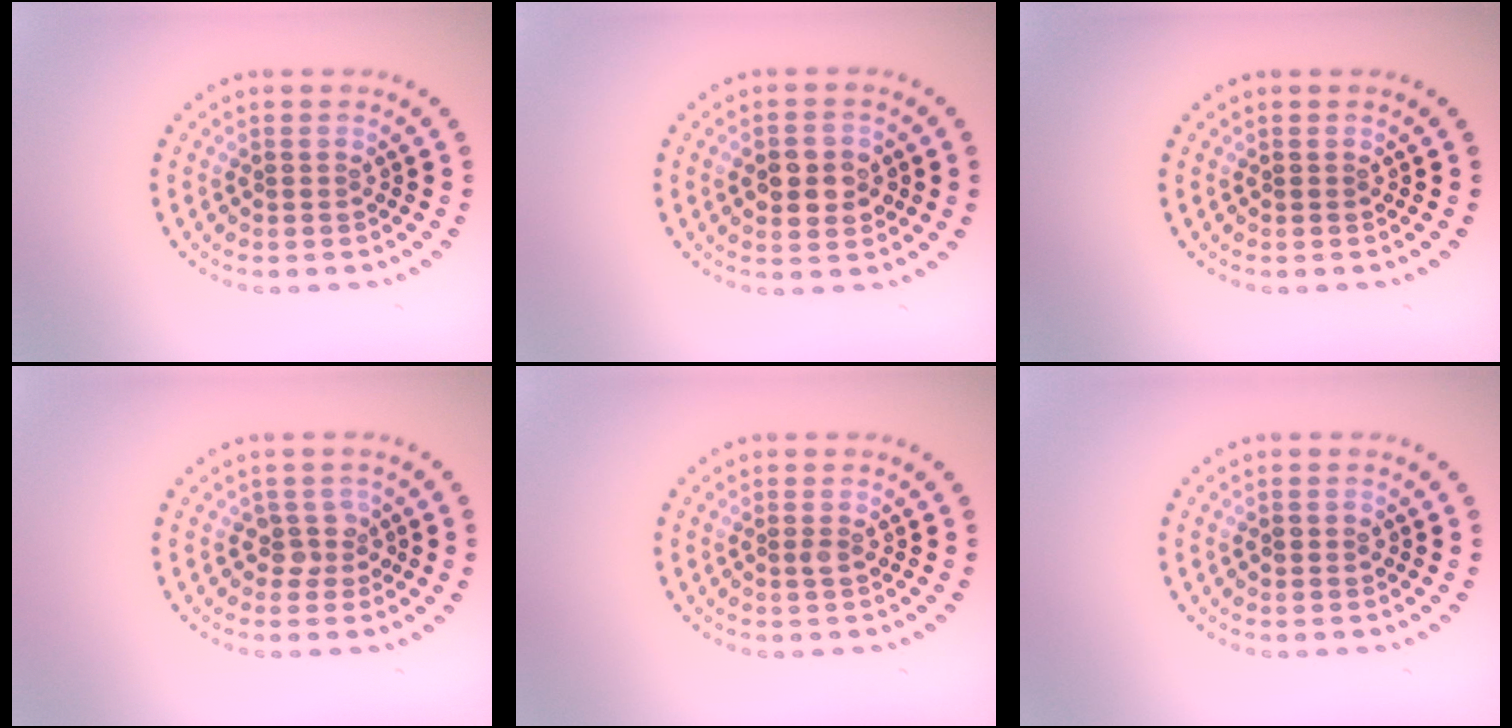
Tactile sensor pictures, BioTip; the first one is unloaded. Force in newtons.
{"total": 3.1, "press": 3.1, "slide": 0.3}
{"total": 0.0}
{"total": 1.7, "press": 1.2, "slide": 1.2}
{"total": 0.6, "press": 0.5, "slide": 0.3}
{"total": 1.1, "press": 1.1, "slide": 0.1}